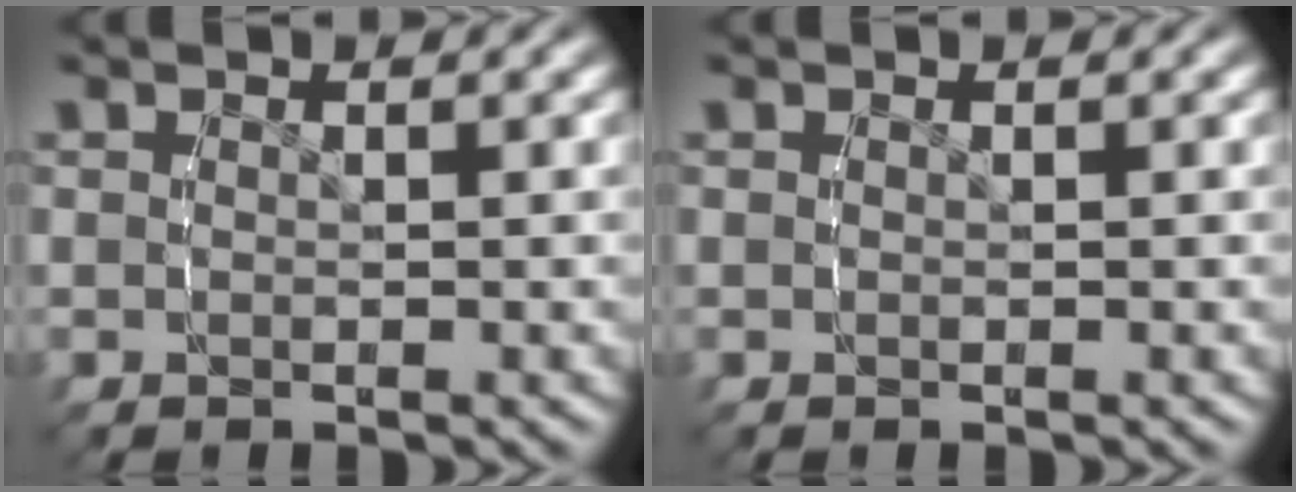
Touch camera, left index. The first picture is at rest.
{"total": 0.0}